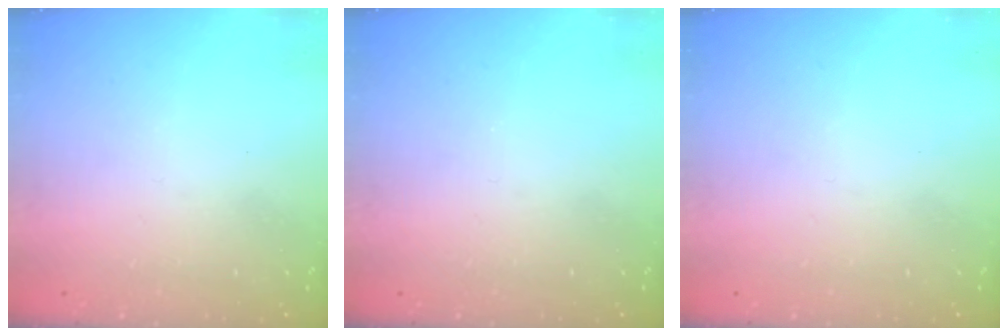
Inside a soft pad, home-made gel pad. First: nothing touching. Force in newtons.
{"total": 0.0}
{"total": 0.0}